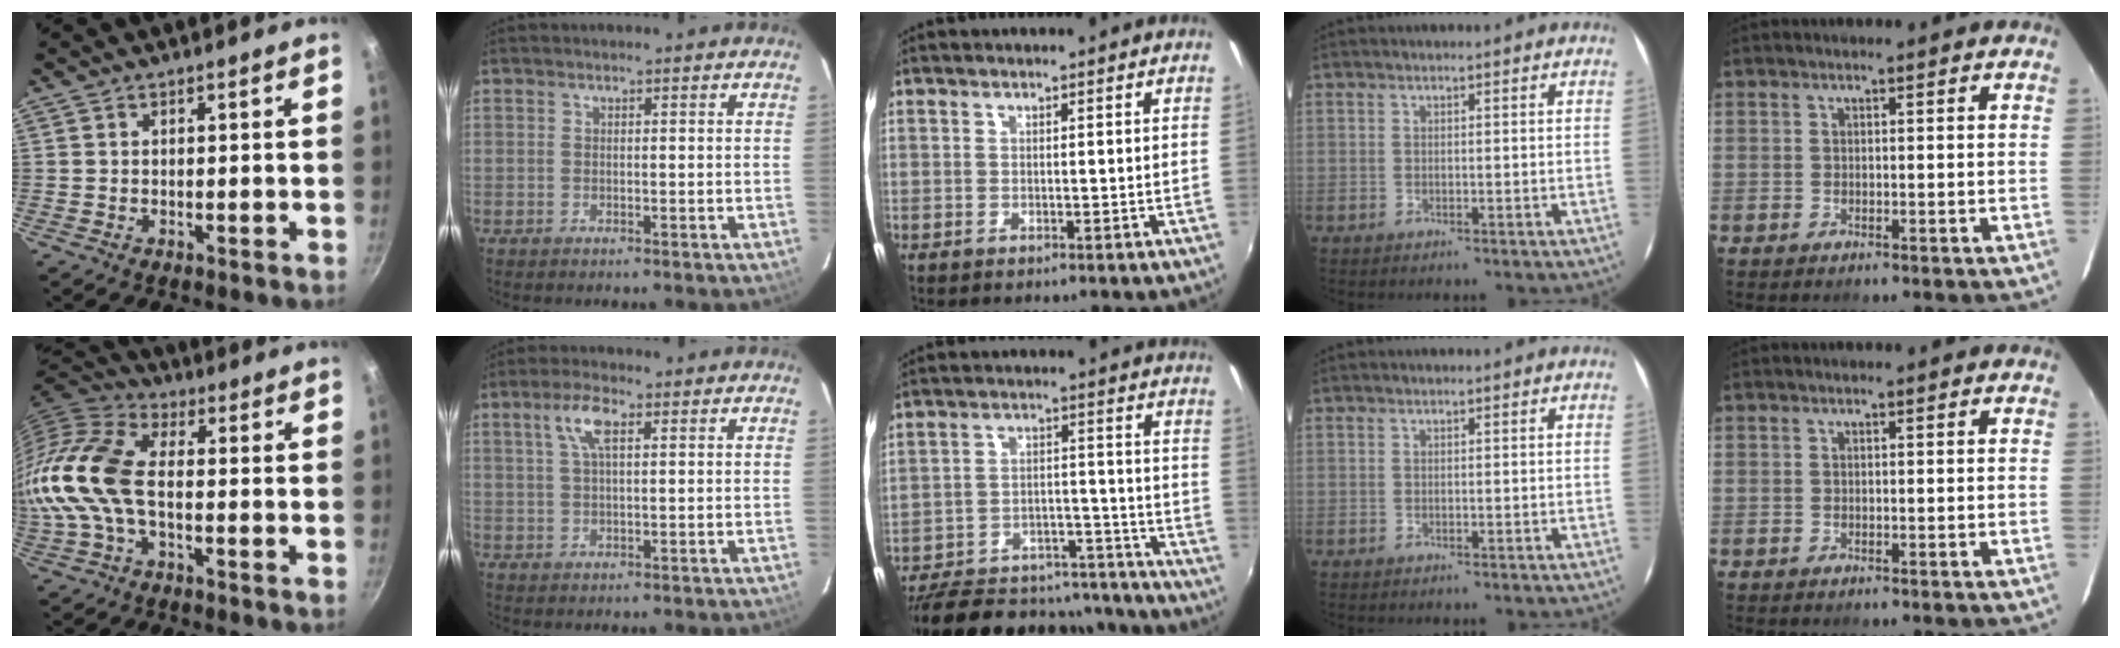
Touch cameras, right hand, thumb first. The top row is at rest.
{"thumb": {"total": 14.5, "force": [-1.7, 7.8, 12.1], "torque": [-0.246, 0.029, -0.052]}, "index": {"total": 5.1, "force": [2.0, 1.7, 4.4], "torque": [-0.084, 0.011, 0.038]}, "middle": {"total": 26.2, "force": [-22.3, 9.8, 9.7], "torque": [-0.197, 0.022, -0.280]}}